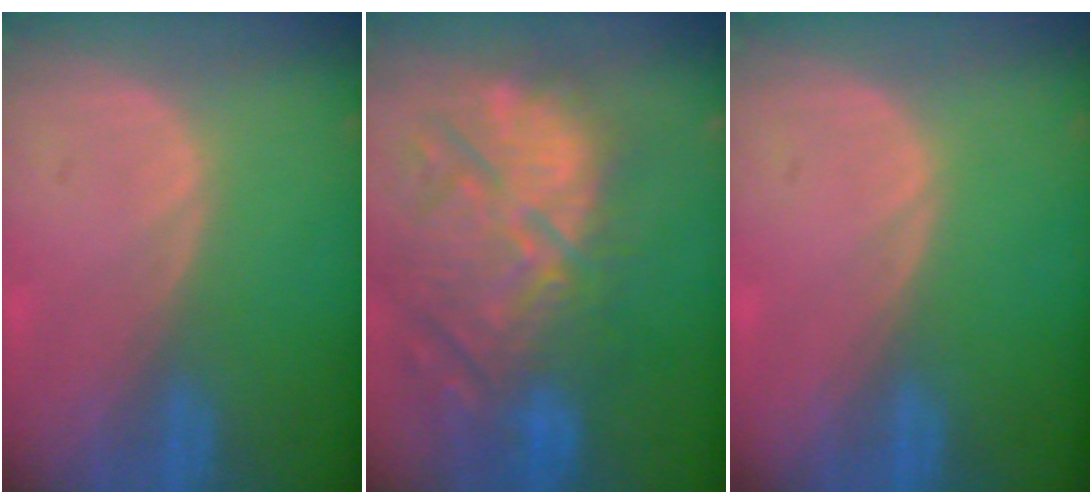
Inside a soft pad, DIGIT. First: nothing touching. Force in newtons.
{"total": 14.0, "press": 12.5, "slide": 6.2}
{"total": 0.0}